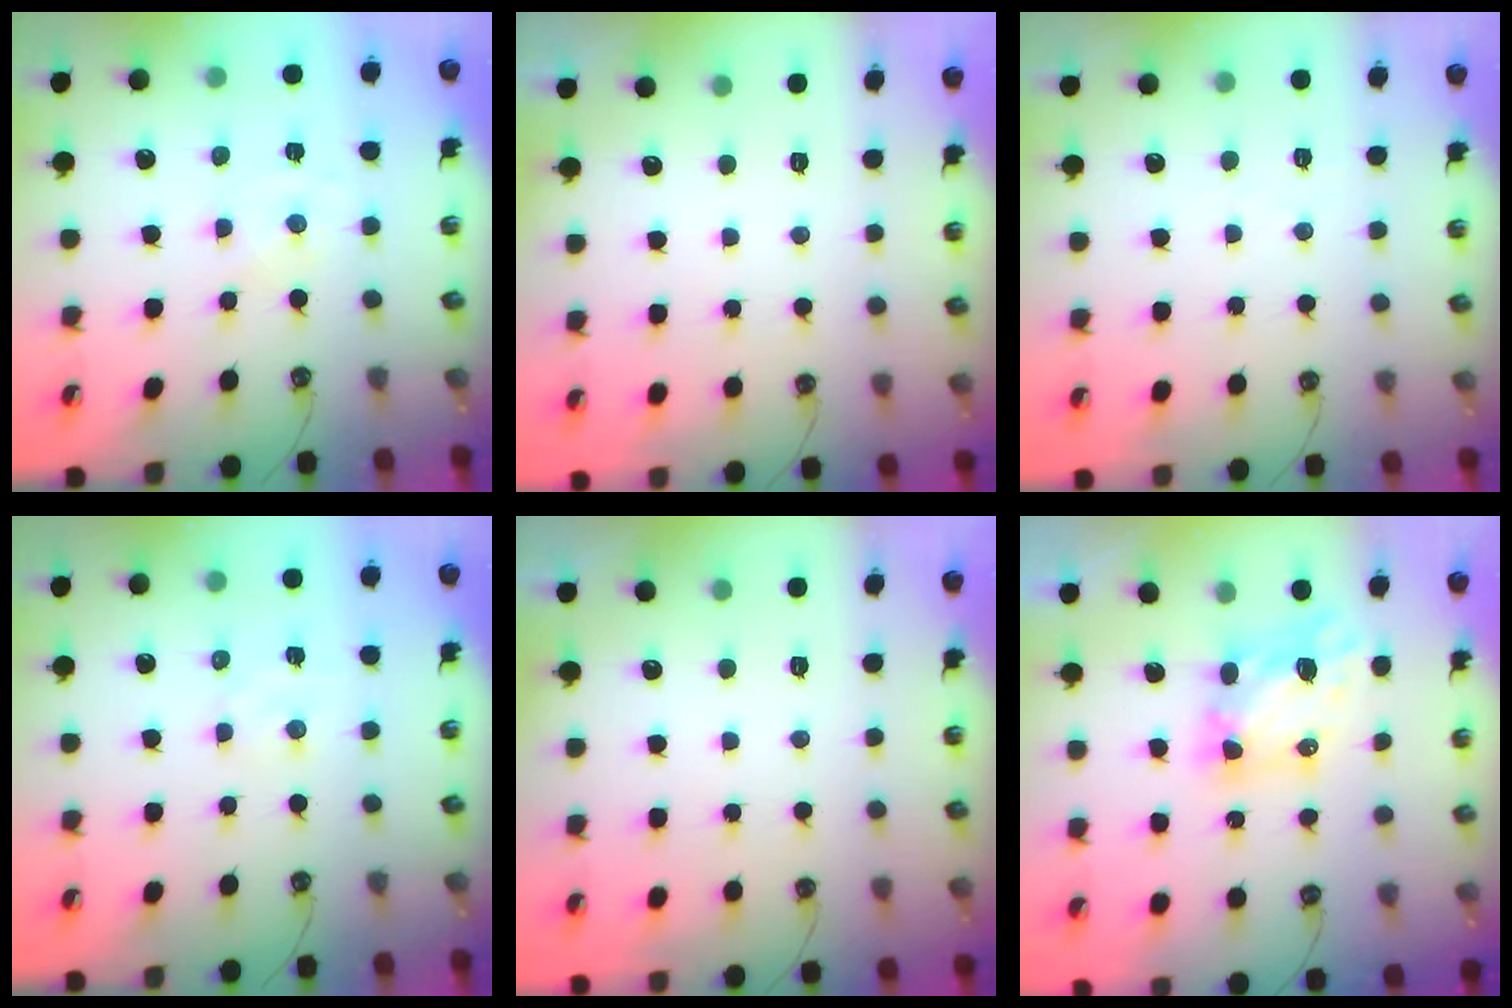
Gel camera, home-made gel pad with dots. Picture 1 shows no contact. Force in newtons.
{"total": 0.0}
{"total": 2.9, "press": 2.9, "slide": 0.4}
{"total": 1.2, "press": 1.2, "slide": 0.1}
{"total": 0.0}
{"total": 5.8, "press": 5.8, "slide": 0.4}